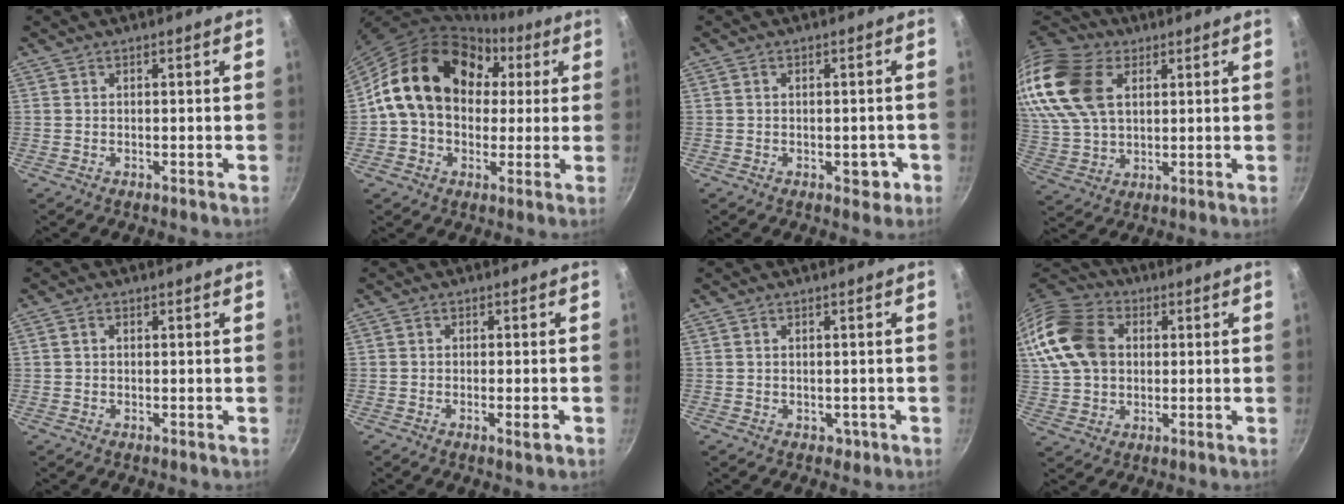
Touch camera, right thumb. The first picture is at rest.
{"total": 20.0, "force": [3.7, 15.4, 12.3], "torque": [-0.177, 0.037, 0.052]}
{"total": 3.8, "force": [-1.2, 2.4, 2.7], "torque": [-0.005, 0.017, -0.010]}
{"total": 20.6, "force": [7.3, 13.5, 13.7], "torque": [-0.287, -0.002, 0.141]}
{"total": 1.1, "force": [0.2, 0.9, 0.7], "torque": [-0.013, 0.006, 0.003]}
{"total": 2.7, "force": [-1.1, 0.6, 2.4], "torque": [-0.042, 0.004, -0.019]}
{"total": 1.3, "force": [-0.2, 1.1, 0.6], "torque": [0.001, 0.002, 0.002]}
{"total": 17.3, "force": [3.3, 13.1, 10.9], "torque": [-0.213, 0.019, 0.055]}